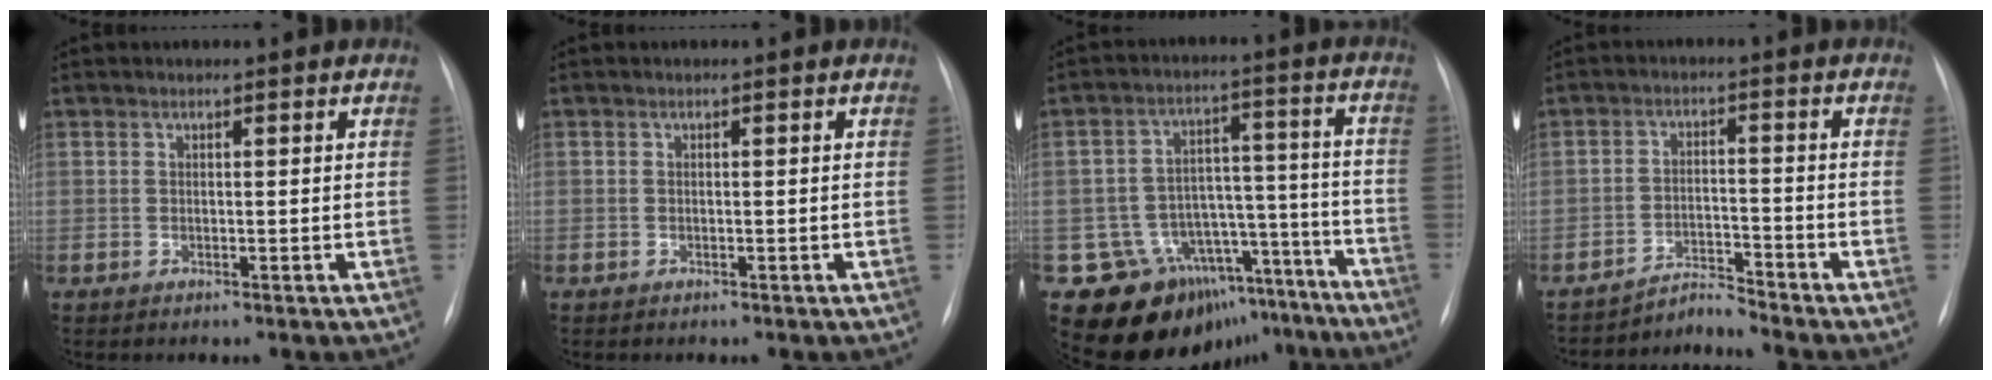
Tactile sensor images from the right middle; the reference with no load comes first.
{"total": 0.0}
{"total": 16.7, "force": [-12.7, 10.4, 3.2], "torque": [-0.029, 0.087, -0.166]}
{"total": 4.1, "force": [-3.7, -1.1, -1.2], "torque": [0.021, -0.007, -0.061]}